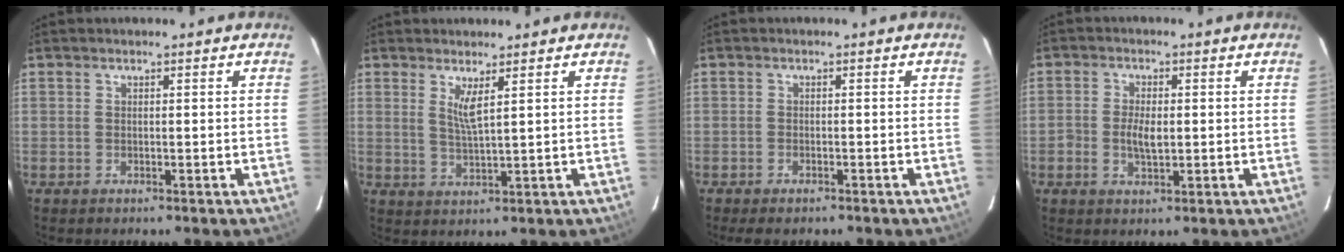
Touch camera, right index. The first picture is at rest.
{"total": 3.3, "force": [1.7, -0.1, 2.8], "torque": [-0.055, -0.011, 0.029]}
{"total": 3.0, "force": [-2.4, 1.1, 1.3], "torque": [-0.036, -0.009, -0.040]}
{"total": 4.1, "force": [-0.5, 2.2, 3.4], "torque": [-0.071, 0.001, -0.011]}